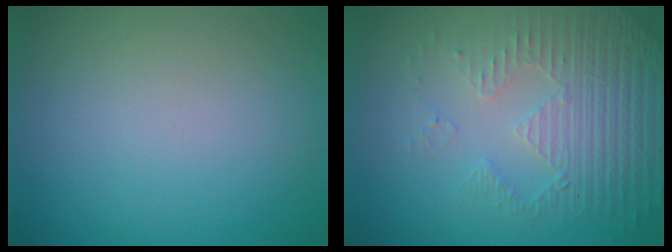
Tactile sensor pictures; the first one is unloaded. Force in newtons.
{"total": 5.3, "press": 3.5, "slide": 4.0}